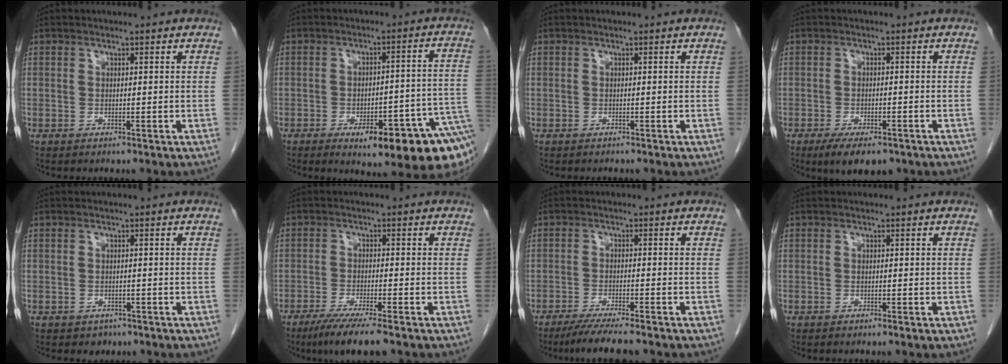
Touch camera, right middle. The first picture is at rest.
{"total": 16.8, "force": [-8.8, 3.3, 13.9], "torque": [-0.097, 0.016, -0.111]}
{"total": 0.0}
{"total": 7.0, "force": [-4.9, 2.5, 4.4], "torque": [-0.063, -0.010, -0.073]}
{"total": 1.7, "force": [-1.1, 1.2, 0.3], "torque": [-0.006, 0.001, -0.012]}
{"total": 7.3, "force": [-5.3, -0.1, 5.1], "torque": [-0.080, -0.019, -0.086]}
{"total": 7.1, "force": [-5.8, 0.1, 4.1], "torque": [-0.060, -0.018, -0.092]}
{"total": 0.5, "force": [-0.3, -0.1, 0.4], "torque": [-0.011, 0.000, -0.003]}